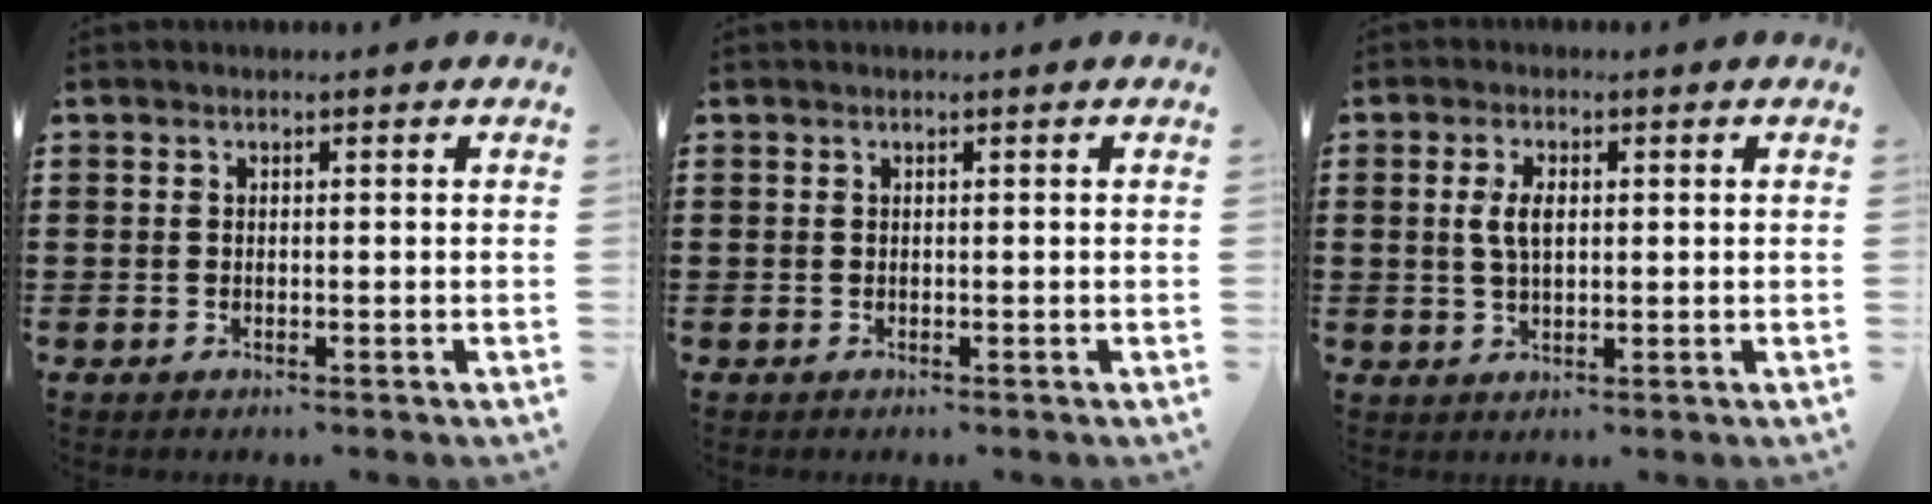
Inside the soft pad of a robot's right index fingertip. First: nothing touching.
{"total": 0.0}
{"total": 4.0, "force": [0.6, 1.9, 3.5], "torque": [-0.079, 0.007, 0.006]}